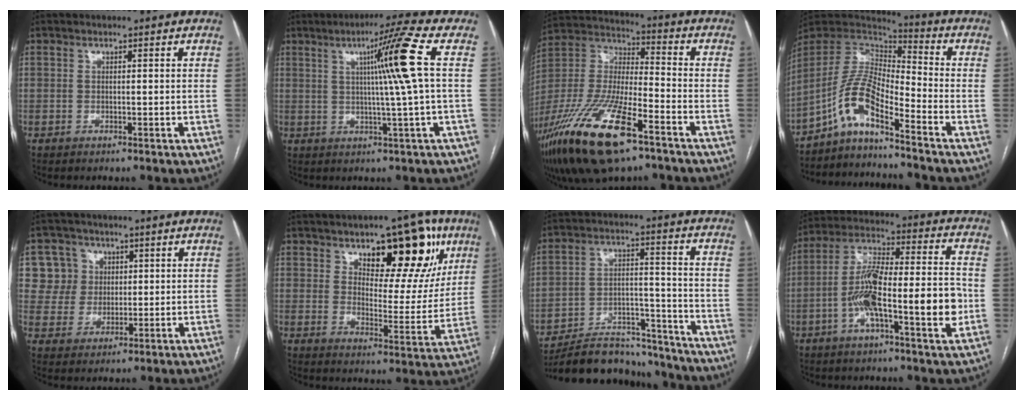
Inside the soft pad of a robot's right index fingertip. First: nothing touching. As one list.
[{"total": 9.8, "force": [2.0, -2.6, 9.2], "torque": [-0.146, 0.008, 0.037]}, {"total": 23.7, "force": [-14.3, 6.1, 17.9], "torque": [-0.403, -0.050, -0.264]}, {"total": 9.8, "force": [-6.5, 1.7, 7.2], "torque": [-0.159, 0.019, -0.126]}, {"total": 7.5, "force": [2.4, 7.0, 0.6], "torque": [-0.007, 0.022, 0.051]}, {"total": 16.5, "force": [8.7, 7.3, 11.9], "torque": [-0.134, 0.010, 0.126]}, {"total": 18.4, "force": [-17.0, 4.6, 5.0], "torque": [-0.098, 0.021, -0.261]}, {"total": 16.0, "force": [-4.1, 2.7, 15.2], "torque": [-0.267, 0.016, -0.070]}]